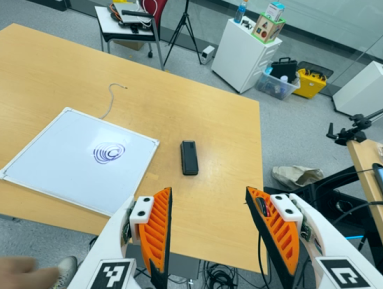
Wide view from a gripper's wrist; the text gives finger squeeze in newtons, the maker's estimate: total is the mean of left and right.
{"total": 0.0}